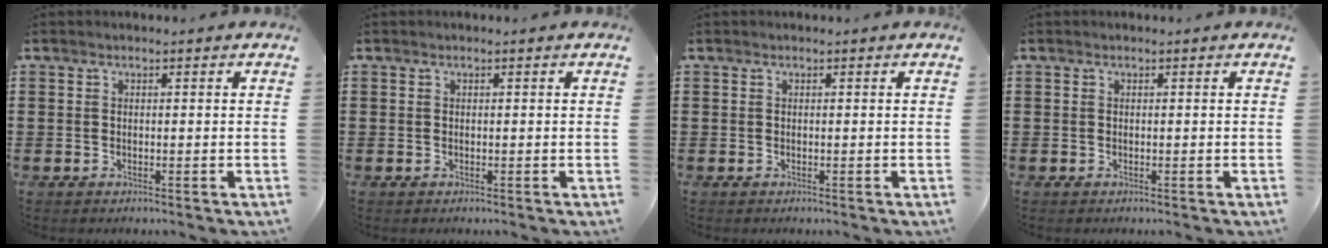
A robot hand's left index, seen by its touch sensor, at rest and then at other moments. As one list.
[{"total": 0.0}, {"total": 0.0}, {"total": 0.0}]